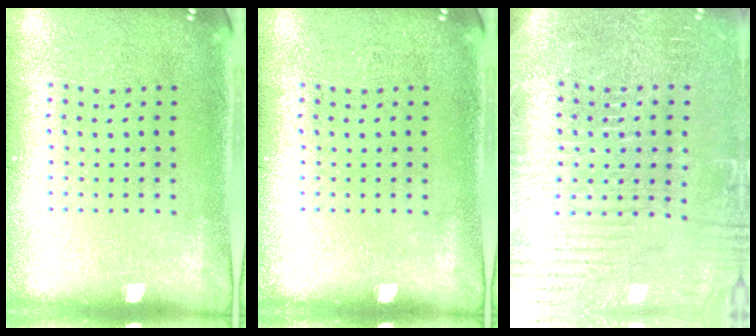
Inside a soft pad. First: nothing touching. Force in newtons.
{"total": 0.0}
{"total": 4.2, "press": 3.9, "slide": 1.6}